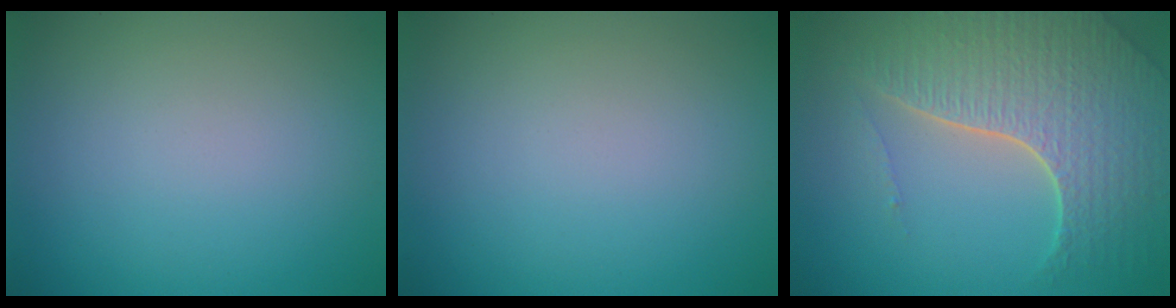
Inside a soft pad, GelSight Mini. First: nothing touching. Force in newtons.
{"total": 0.0}
{"total": 7.1, "press": 5.1, "slide": 5.0}